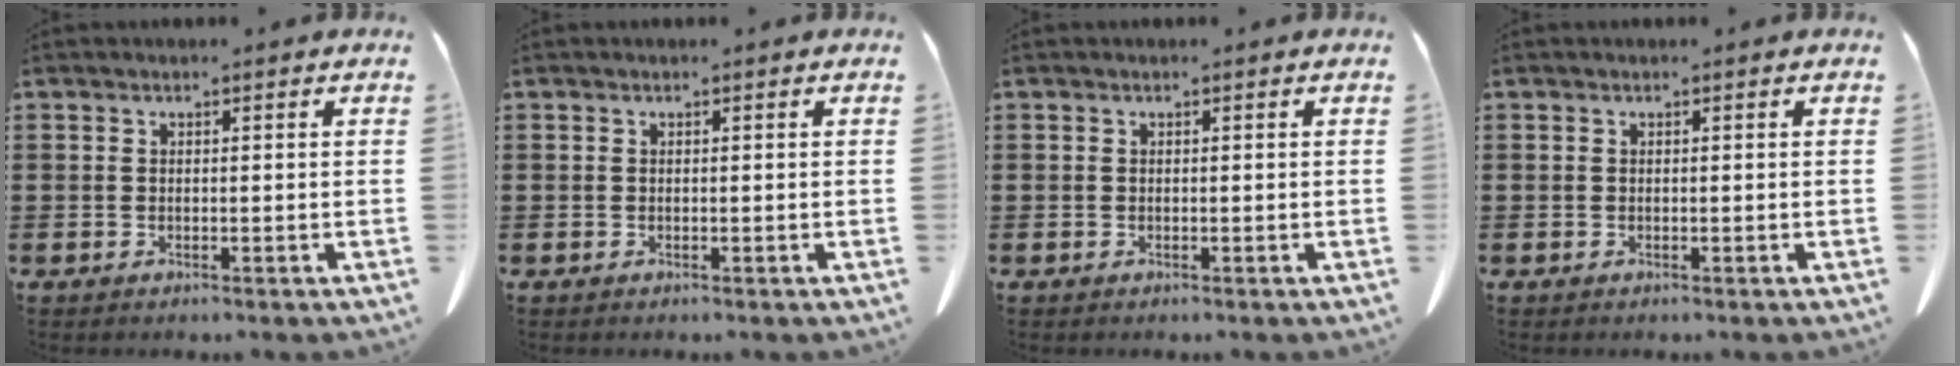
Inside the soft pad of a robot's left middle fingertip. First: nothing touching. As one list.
[{"total": 0.0}, {"total": 0.0}, {"total": 0.0}]